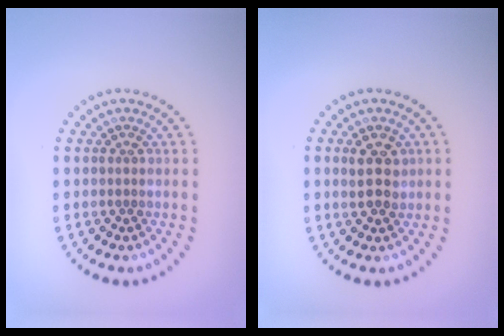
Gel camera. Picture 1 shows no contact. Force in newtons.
{"total": 2.6, "press": 2.6, "slide": 0.3}